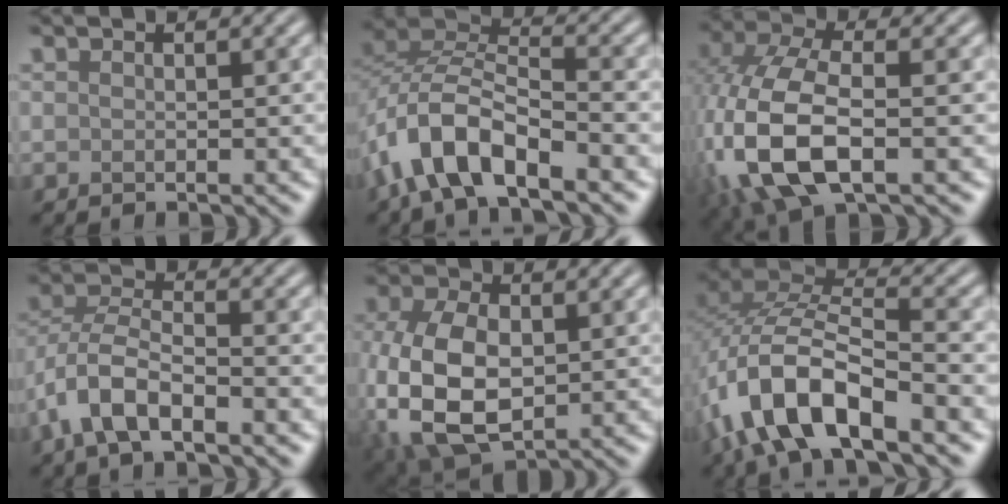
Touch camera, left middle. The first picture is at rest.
{"total": 7.9, "force": [-4.4, 3.3, 5.6], "torque": [-0.102, 0.008, -0.092]}
{"total": 10.2, "force": [-2.6, 5.4, 8.2], "torque": [-0.197, -0.006, -0.055]}
{"total": 5.9, "force": [-3.0, 2.5, 4.4], "torque": [-0.090, 0.002, -0.069]}
{"total": 10.5, "force": [-1.7, 6.4, 8.2], "torque": [-0.209, -0.018, -0.030]}
{"total": 11.1, "force": [-5.1, 4.5, 8.7], "torque": [-0.184, 0.004, -0.097]}